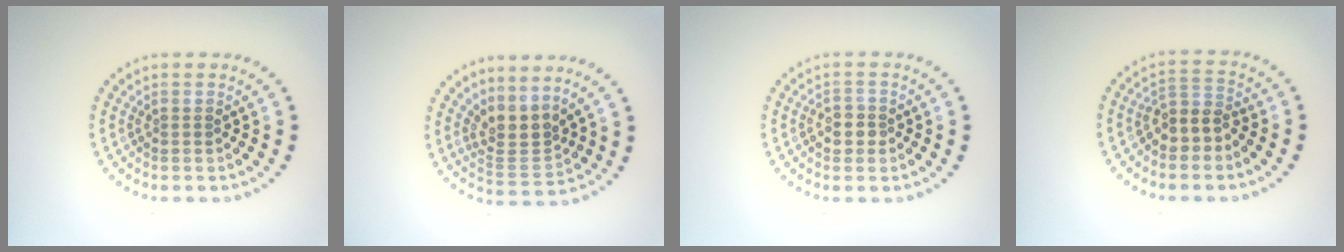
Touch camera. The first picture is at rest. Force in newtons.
{"total": 3.0, "press": 2.1, "slide": 2.1}
{"total": 1.7, "press": 1.7, "slide": 0.3}
{"total": 3.0, "press": 2.6, "slide": 1.4}